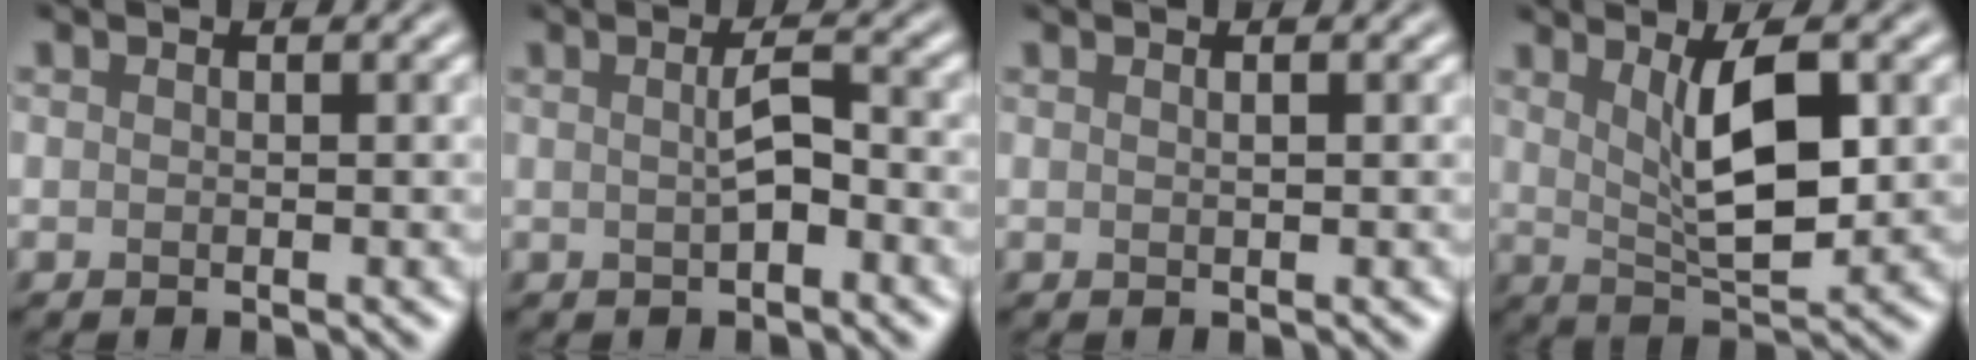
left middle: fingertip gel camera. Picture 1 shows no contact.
{"total": 2.0, "force": [0.1, 0.4, 2.0], "torque": [-0.040, 0.006, -0.001]}
{"total": 0.6, "force": [0.3, 0.2, 0.5], "torque": [-0.006, 0.004, 0.002]}
{"total": 5.8, "force": [1.5, 1.7, 5.4], "torque": [-0.094, -0.003, 0.031]}